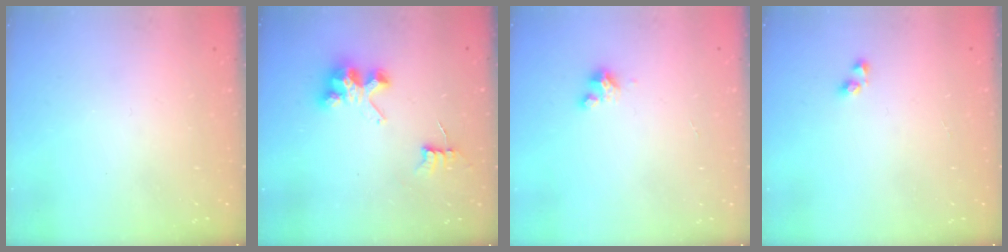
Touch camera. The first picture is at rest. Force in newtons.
{"total": 6.3, "press": 6.3, "slide": 0.2}
{"total": 3.5, "press": 3.5, "slide": 0.3}
{"total": 3.0, "press": 3.0, "slide": 0.1}